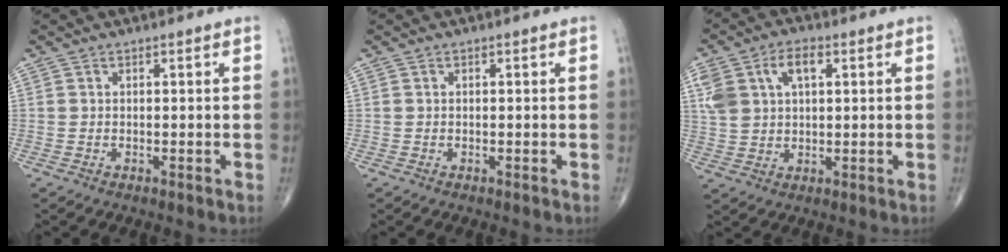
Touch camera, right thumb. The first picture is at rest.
{"total": 0.0}
{"total": 9.4, "force": [3.2, 5.6, 6.8], "torque": [-0.126, 0.012, 0.063]}